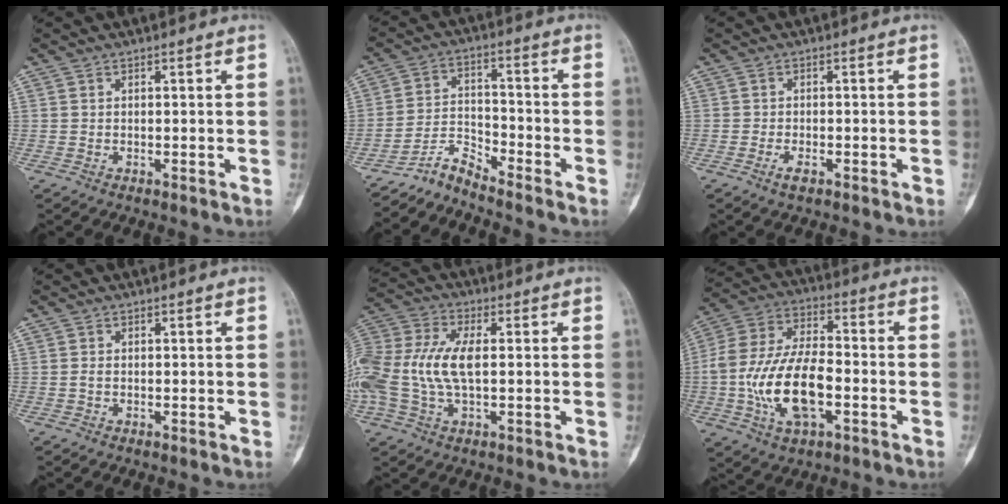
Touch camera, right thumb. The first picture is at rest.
{"total": 5.1, "force": [-5.1, 0.1, 0.4], "torque": [-0.008, 0.048, -0.101]}
{"total": 2.1, "force": [-1.1, 0.8, 1.5], "torque": [-0.030, 0.001, -0.022]}
{"total": 0.5, "force": [-0.1, 0.4, 0.4], "torque": [-0.007, 0.001, -0.003]}
{"total": 16.4, "force": [0.0, 8.3, 14.1], "torque": [-0.344, 0.020, -0.003]}
{"total": 17.8, "force": [-4.0, 9.0, 14.8], "torque": [-0.297, 0.029, -0.073]}